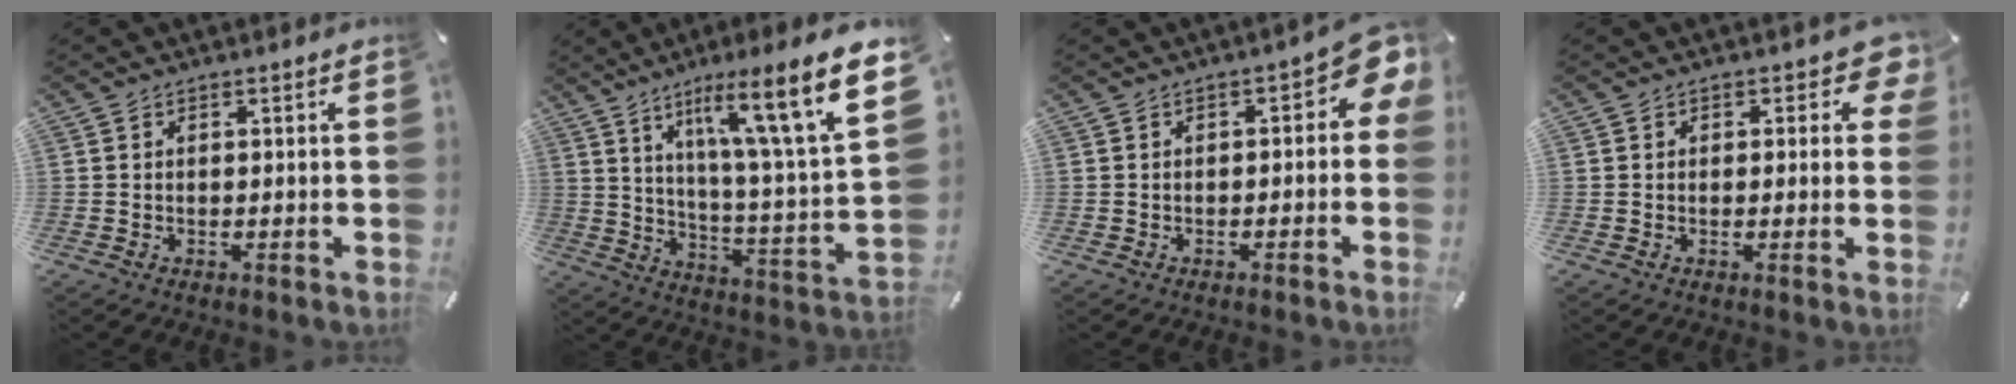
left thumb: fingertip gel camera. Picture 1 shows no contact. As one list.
[{"total": 18.6, "force": [10.6, 2.7, 15.0], "torque": [-0.231, -0.069, 0.150]}, {"total": 5.3, "force": [0.4, 2.8, 4.5], "torque": [-0.054, -0.004, -0.001]}, {"total": 4.0, "force": [1.5, 2.6, 2.7], "torque": [-0.017, -0.003, 0.019]}]